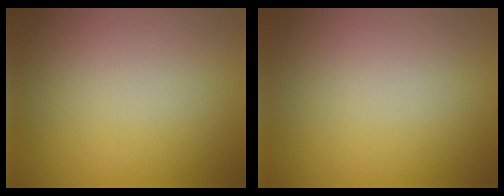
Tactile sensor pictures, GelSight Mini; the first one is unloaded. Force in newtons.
{"total": 0.0}